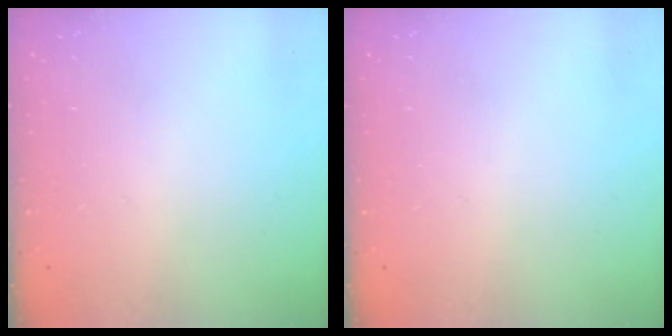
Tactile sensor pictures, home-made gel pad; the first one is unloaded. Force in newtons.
{"total": 0.0}